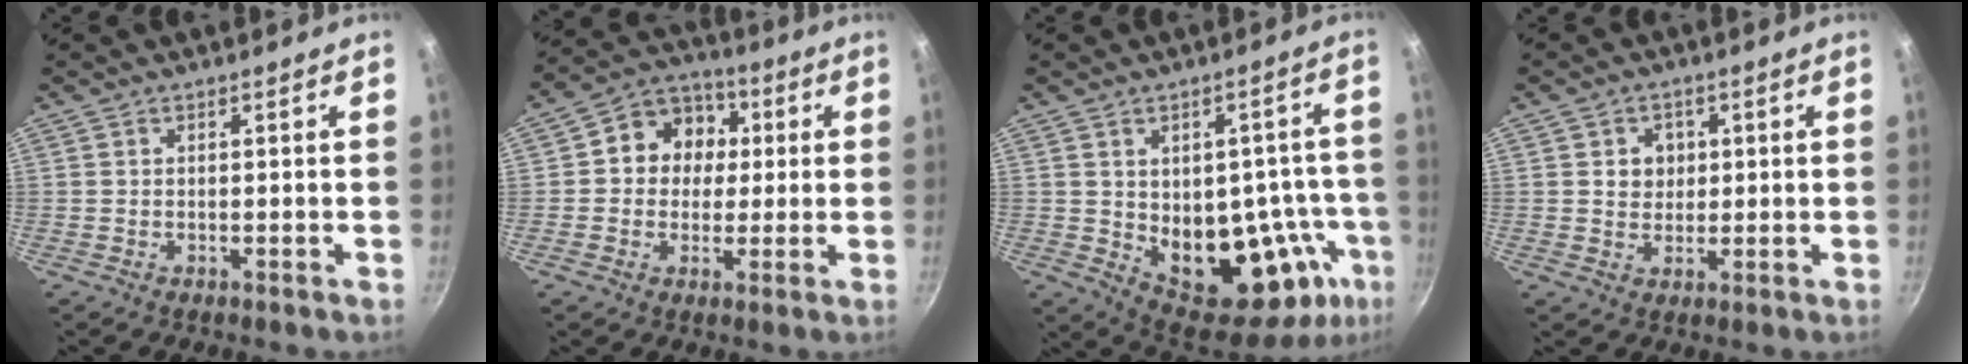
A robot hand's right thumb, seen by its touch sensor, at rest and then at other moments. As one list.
[{"total": 10.3, "force": [1.3, 9.1, 4.6], "torque": [-0.028, 0.016, 0.001]}, {"total": 20.5, "force": [-4.4, 12.6, 15.5], "torque": [-0.135, 0.007, -0.034]}, {"total": 4.3, "force": [0.9, 3.8, 1.7], "torque": [0.000, 0.000, 0.013]}]